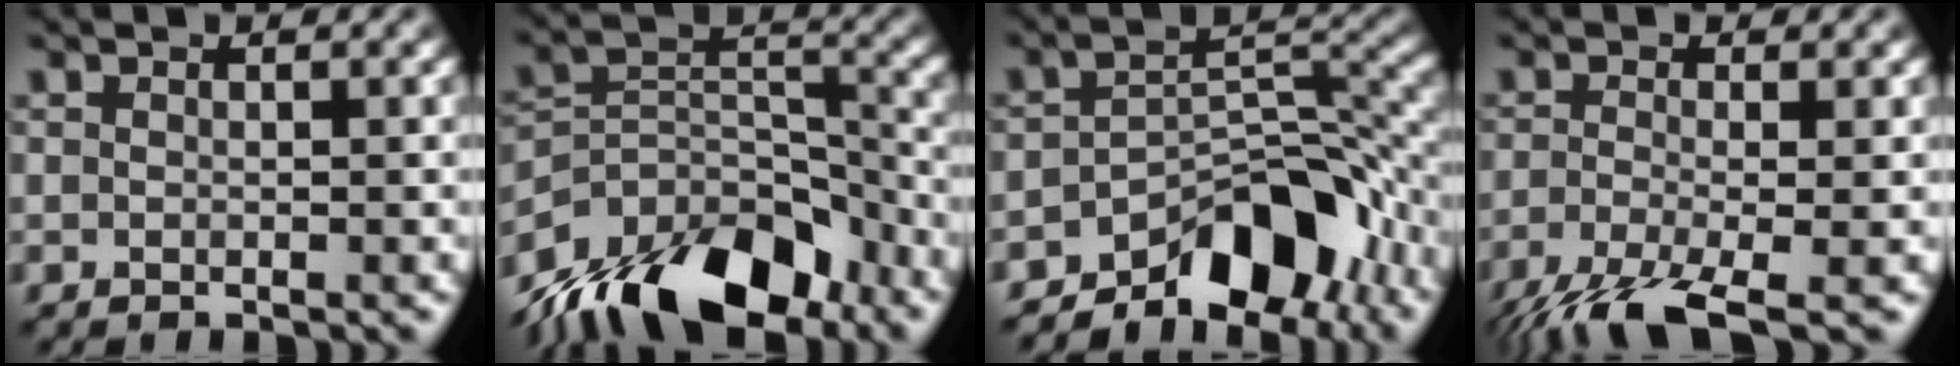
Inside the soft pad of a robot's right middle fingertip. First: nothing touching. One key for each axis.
{"total": 12.9, "fx": -10.3, "fy": 5.2, "fz": 5.8, "tx": -0.109, "ty": 0.012, "tz": -0.180}
{"total": 8.6, "fx": -6.2, "fy": 3.7, "fz": 4.7, "tx": -0.048, "ty": 0.001, "tz": -0.108}
{"total": 6.5, "fx": -4.1, "fy": 1.7, "fz": 4.8, "tx": -0.088, "ty": -0.016, "tz": -0.084}